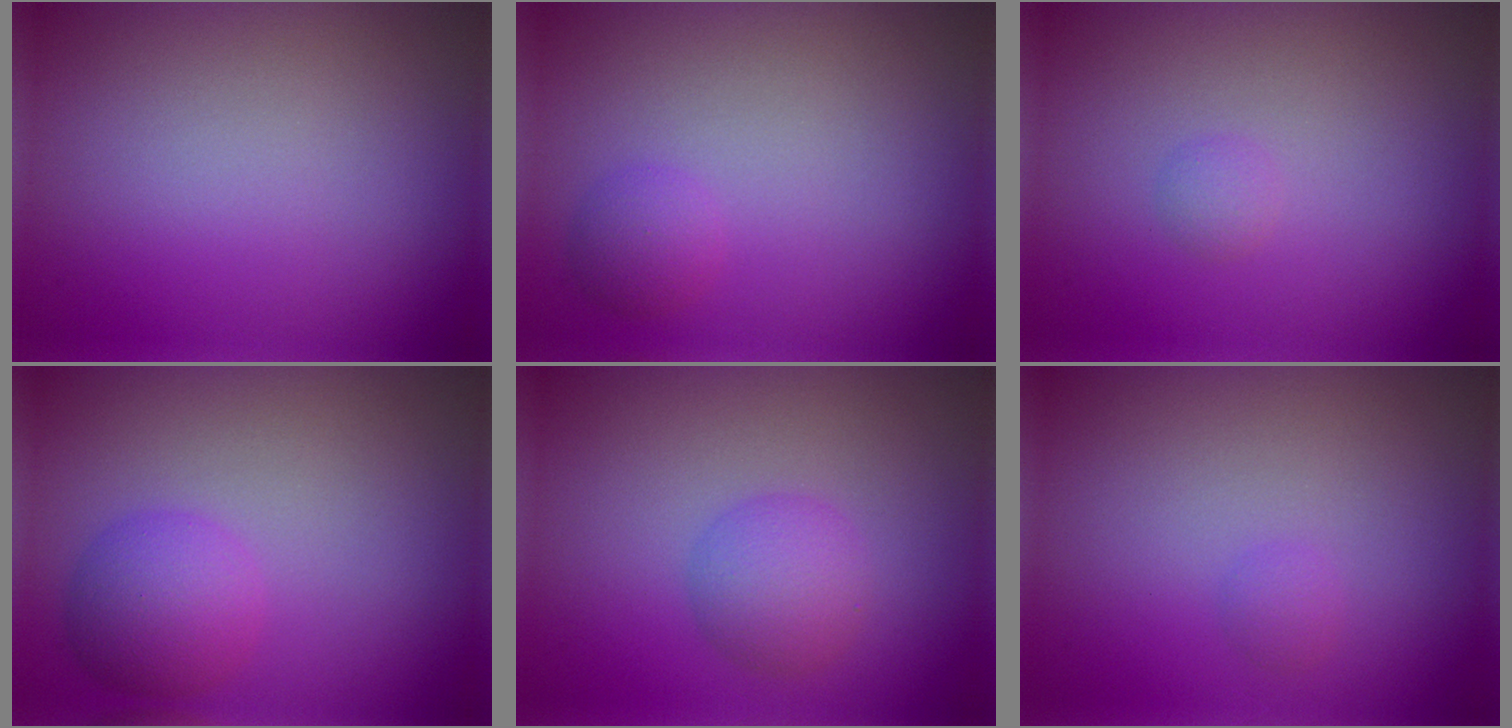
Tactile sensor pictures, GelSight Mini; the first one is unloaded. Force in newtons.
{"total": 1.5, "press": 1.5, "slide": 0.1}
{"total": 0.8, "press": 0.8, "slide": 0.1}
{"total": 3.5, "press": 3.5, "slide": 0.1}
{"total": 2.8, "press": 2.8, "slide": 0.1}
{"total": 0.8, "press": 0.8, "slide": 0.0}